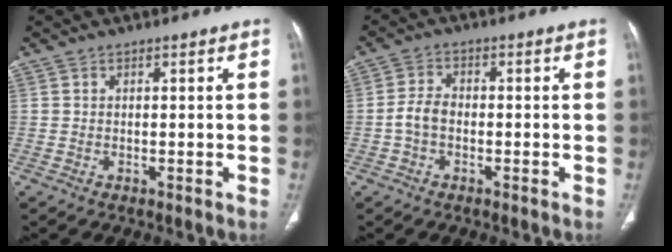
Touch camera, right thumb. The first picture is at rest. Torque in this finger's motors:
{"motor_torque": [0.96, 1.16, 0.79, -0.69, 0.04]}